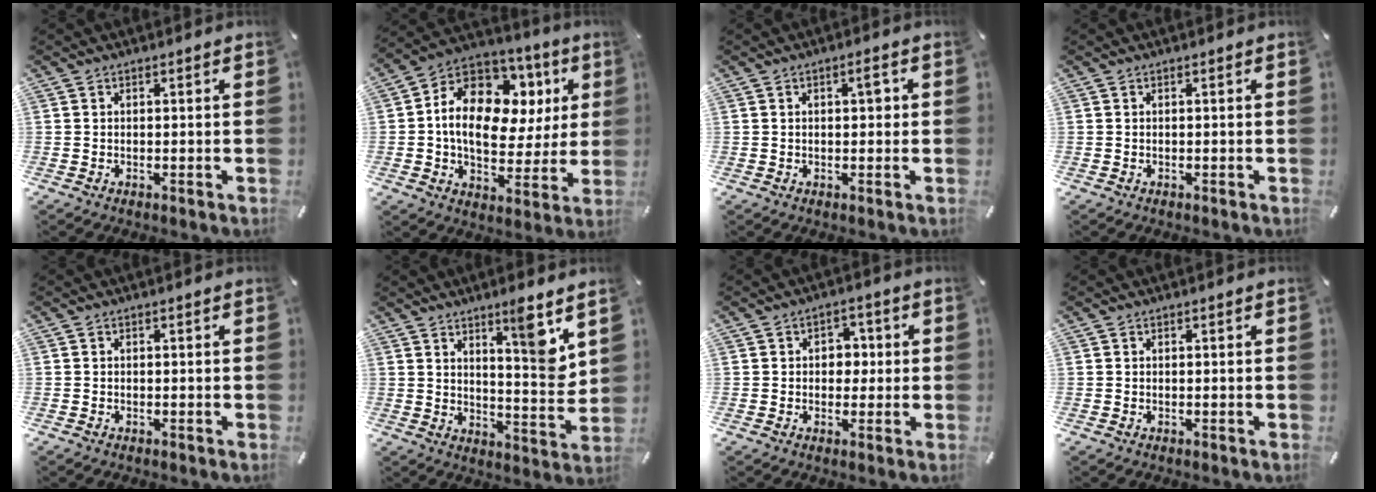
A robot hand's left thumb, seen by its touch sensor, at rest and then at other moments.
{"total": 16.0, "force": [3.2, 11.4, 10.7], "torque": [-0.178, -0.017, 0.057]}
{"total": 2.9, "force": [0.6, 1.4, 2.5], "torque": [-0.034, 0.003, 0.003]}
{"total": 0.0}
{"total": 0.0}
{"total": 10.2, "force": [6.3, 1.6, 7.8], "torque": [-0.100, -0.059, 0.097]}
{"total": 4.7, "force": [-0.3, 3.9, 2.6], "torque": [-0.030, 0.003, -0.013]}
{"total": 0.0}